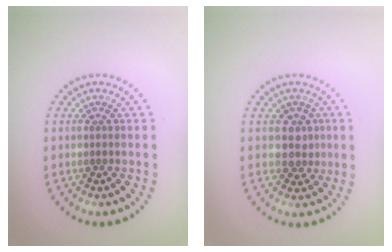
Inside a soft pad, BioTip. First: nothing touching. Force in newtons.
{"total": 2.1, "press": 1.8, "slide": 1.1}